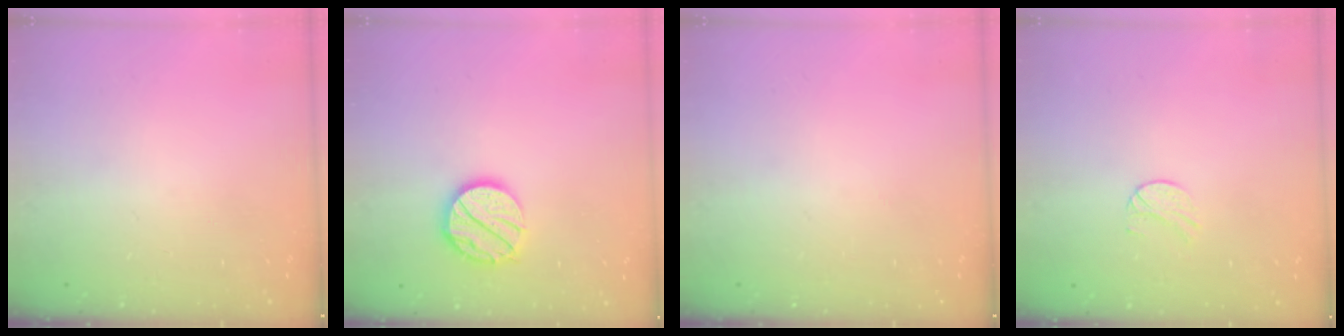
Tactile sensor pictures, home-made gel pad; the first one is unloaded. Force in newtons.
{"total": 12.6, "press": 12.5, "slide": 0.8}
{"total": 0.0}
{"total": 5.3, "press": 5.3, "slide": 0.5}